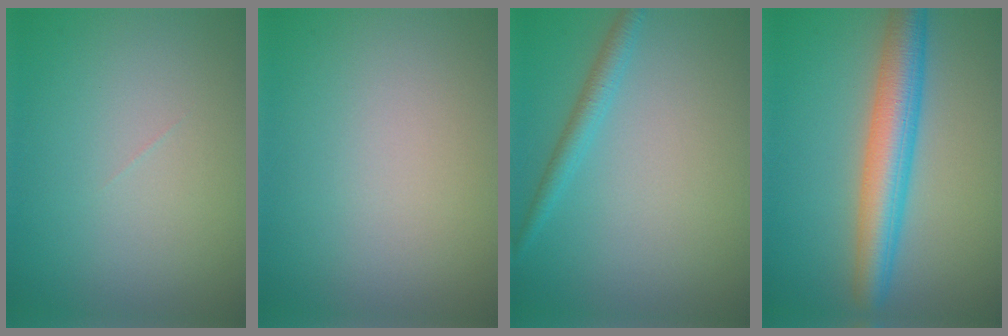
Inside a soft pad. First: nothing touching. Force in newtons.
{"total": 0.0}
{"total": 1.9, "press": 1.9, "slide": 0.1}
{"total": 5.9, "press": 5.9, "slide": 0.3}